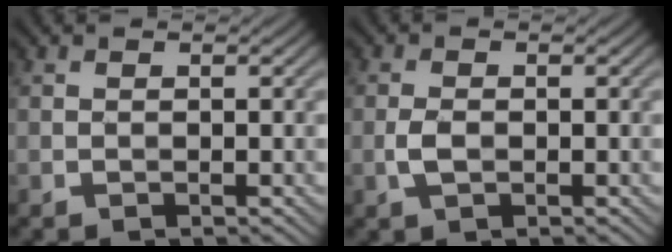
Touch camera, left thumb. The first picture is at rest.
{"total": 2.1, "force": [-0.5, 1.1, 1.7], "torque": [-0.040, 0.000, -0.012]}